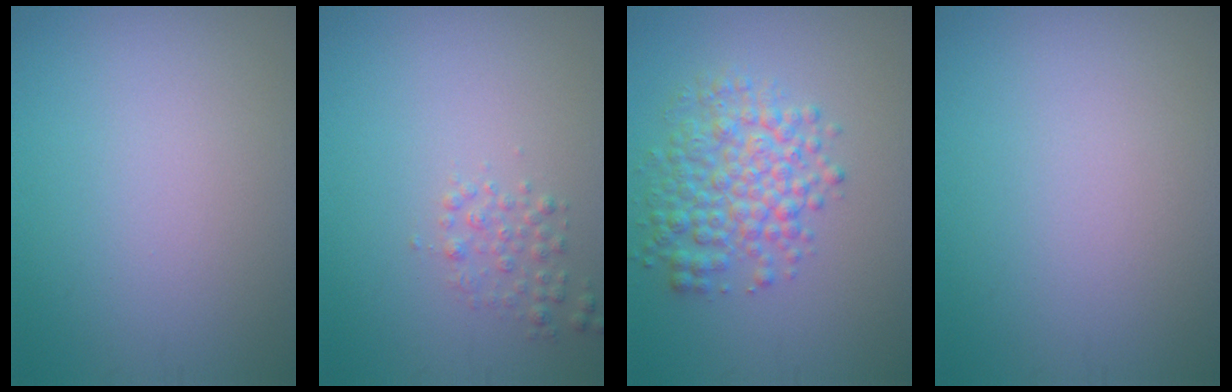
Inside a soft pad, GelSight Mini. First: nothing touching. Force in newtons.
{"total": 1.5, "press": 1.5, "slide": 0.0}
{"total": 5.0, "press": 5.0, "slide": 0.1}
{"total": 0.0}